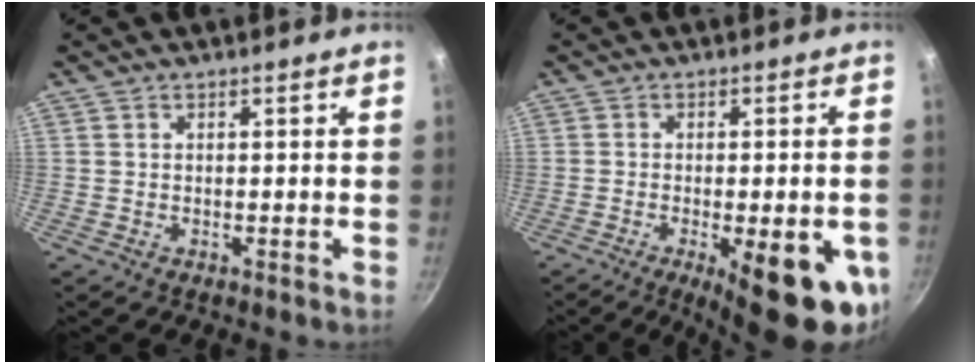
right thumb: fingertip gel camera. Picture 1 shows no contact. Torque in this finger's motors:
{"motor_torque": [2.66, 2.34, 2.14, -0.63, 0.39]}